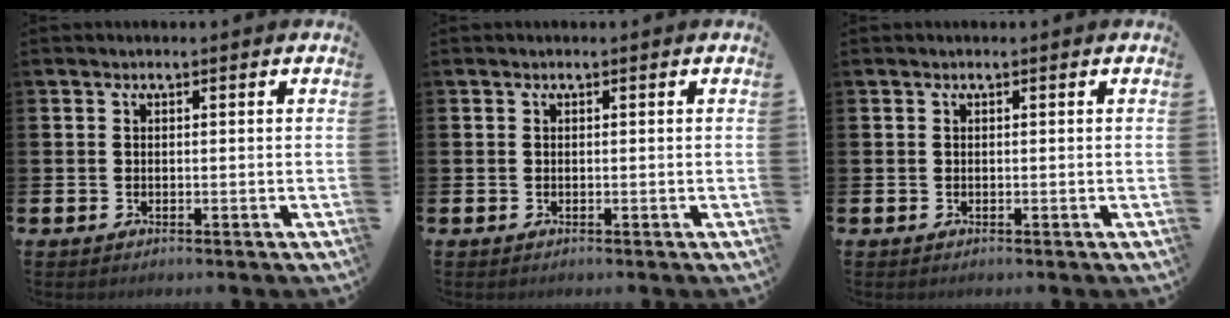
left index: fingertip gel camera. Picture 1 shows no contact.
{"total": 0.0}
{"total": 0.0}